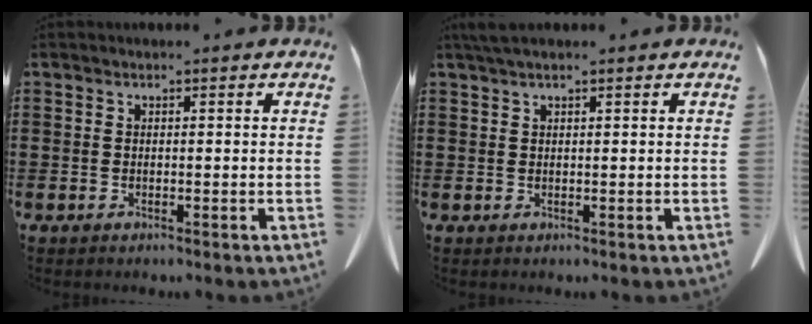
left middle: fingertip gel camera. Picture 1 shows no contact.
{"total": 1.6, "force": [1.2, 0.1, 1.1], "torque": [-0.024, 0.001, 0.021]}